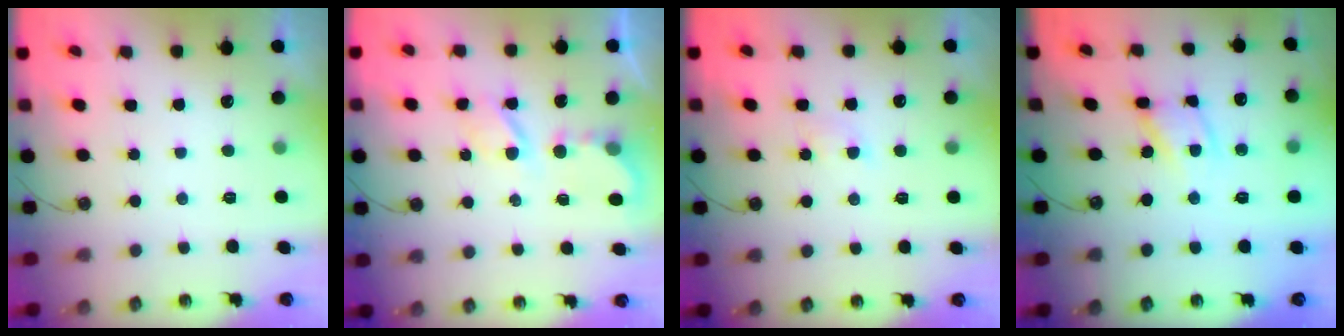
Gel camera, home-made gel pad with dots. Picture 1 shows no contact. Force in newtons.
{"total": 5.7, "press": 5.7, "slide": 0.2}
{"total": 2.9, "press": 2.9, "slide": 0.6}
{"total": 11.2, "press": 11.2, "slide": 0.7}